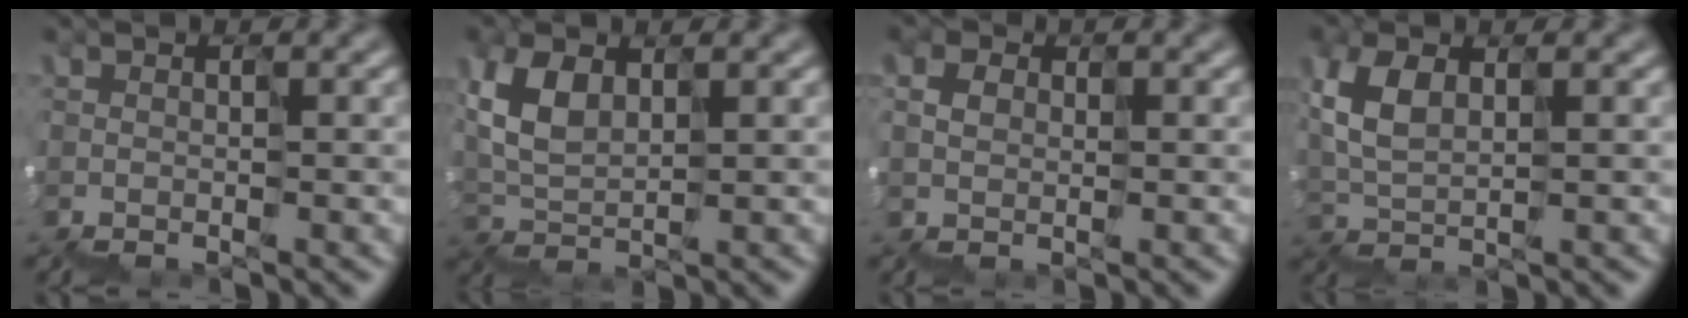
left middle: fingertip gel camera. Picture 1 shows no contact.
{"total": 3.4, "force": [2.3, 1.7, 1.9], "torque": [-0.077, 0.020, 0.042]}
{"total": 0.8, "force": [0.6, 0.3, -0.5], "torque": [-0.008, 0.014, 0.008]}
{"total": 2.7, "force": [1.7, 1.1, 1.8], "torque": [-0.073, 0.017, 0.032]}